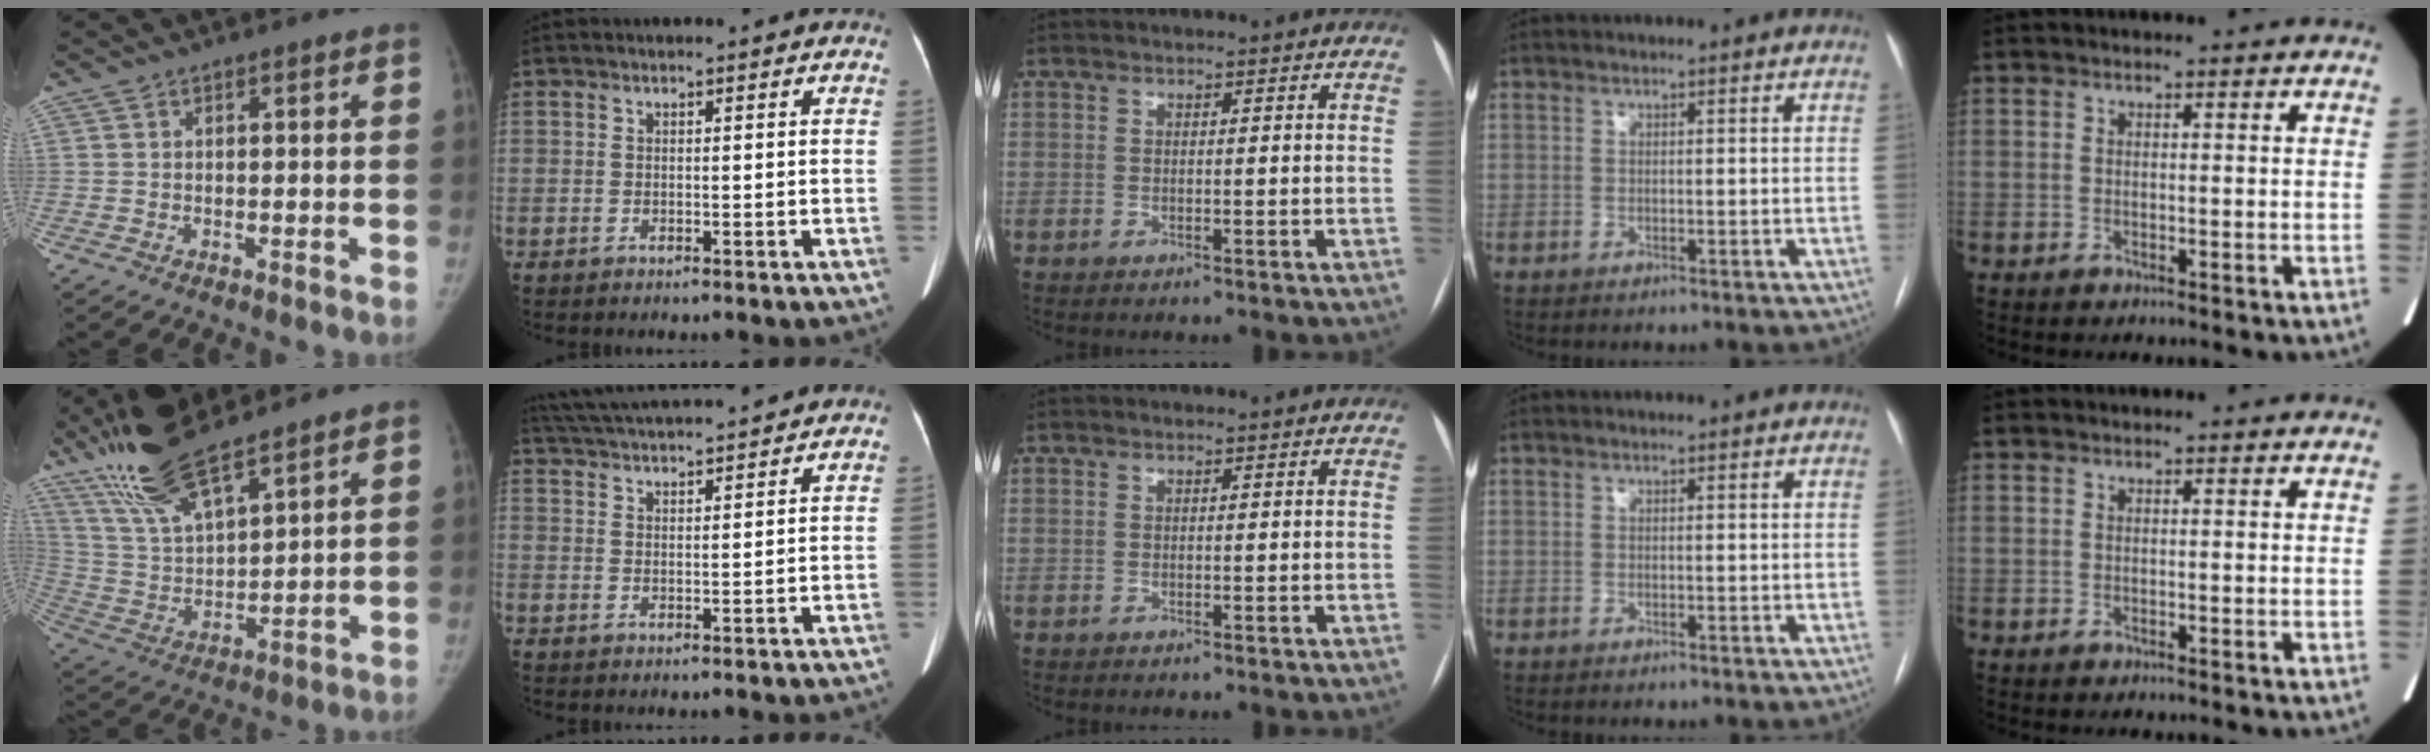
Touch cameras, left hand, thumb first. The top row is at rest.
{"thumb": {"total": 15.7, "force": [12.2, 3.8, 9.1], "torque": [-0.165, -0.050, 0.247]}, "index": {"total": 13.2, "force": [12.2, 0.4, 5.0], "torque": [-0.100, 0.027, 0.190]}}